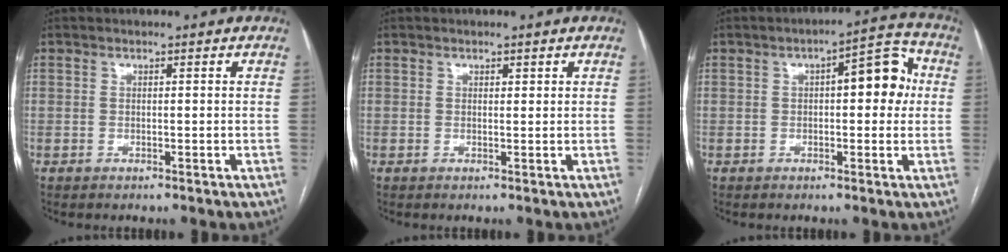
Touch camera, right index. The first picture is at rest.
{"total": 0.6, "force": [0.4, 0.4, 0.3], "torque": [-0.001, -0.001, 0.004]}
{"total": 8.4, "force": [1.2, 3.1, 7.8], "torque": [-0.097, 0.033, 0.012]}